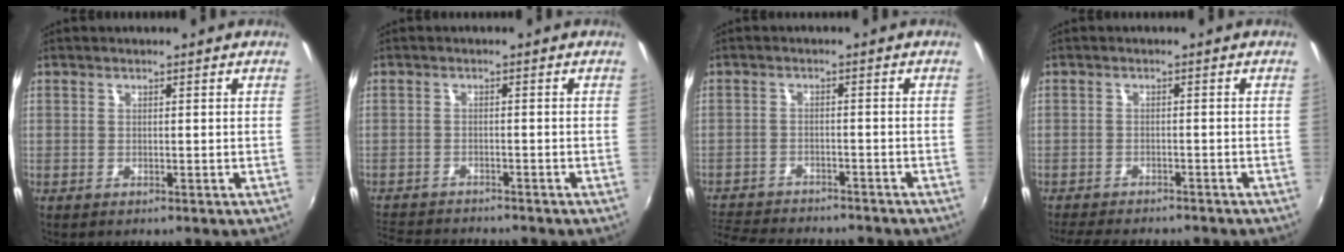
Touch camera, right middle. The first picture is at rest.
{"total": 8.1, "force": [-7.6, 1.5, 2.3], "torque": [-0.069, -0.011, -0.127]}
{"total": 12.1, "force": [-10.9, 3.0, 4.3], "torque": [-0.111, -0.012, -0.170]}
{"total": 8.9, "force": [-7.9, 2.0, 3.5], "torque": [-0.087, -0.013, -0.119]}